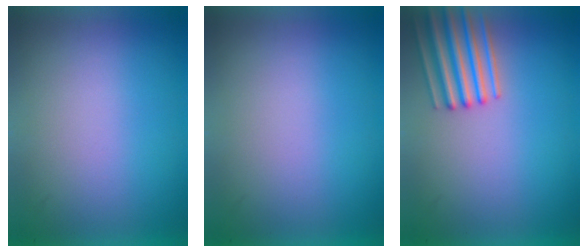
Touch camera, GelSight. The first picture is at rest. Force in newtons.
{"total": 0.0}
{"total": 3.4}